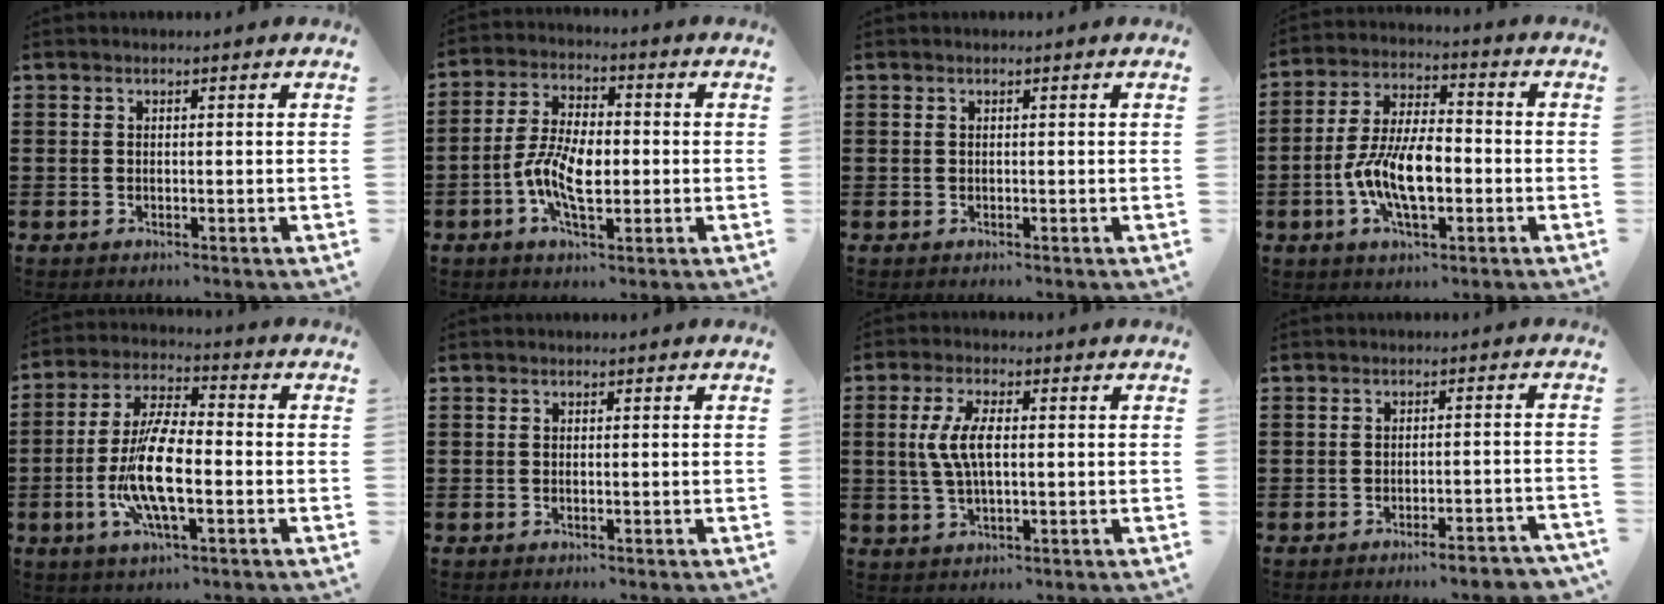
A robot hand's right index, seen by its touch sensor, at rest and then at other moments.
{"total": 8.1, "force": [-1.8, 3.9, 6.9], "torque": [-0.153, 0.001, -0.039]}
{"total": 0.0}
{"total": 10.4, "force": [-2.8, 4.5, 8.9], "torque": [-0.196, -0.004, -0.057]}
{"total": 10.7, "force": [-2.6, 3.4, 9.8], "torque": [-0.215, -0.012, -0.053]}
{"total": 0.0}
{"total": 6.1, "force": [0.4, 2.3, 5.7], "torque": [-0.139, -0.003, -0.004]}
{"total": 2.9, "force": [-2.6, 0.0, 1.5], "torque": [-0.024, -0.002, -0.049]}